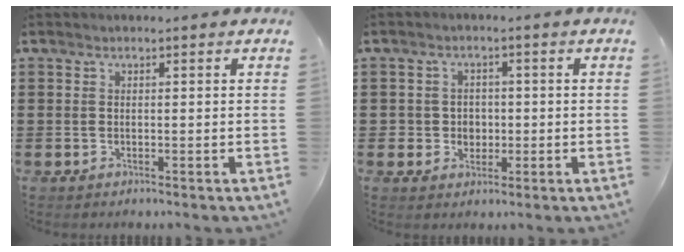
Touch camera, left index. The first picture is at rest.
{"total": 2.8, "force": [-0.4, 2.7, 0.6], "torque": [-0.026, 0.007, -0.013]}